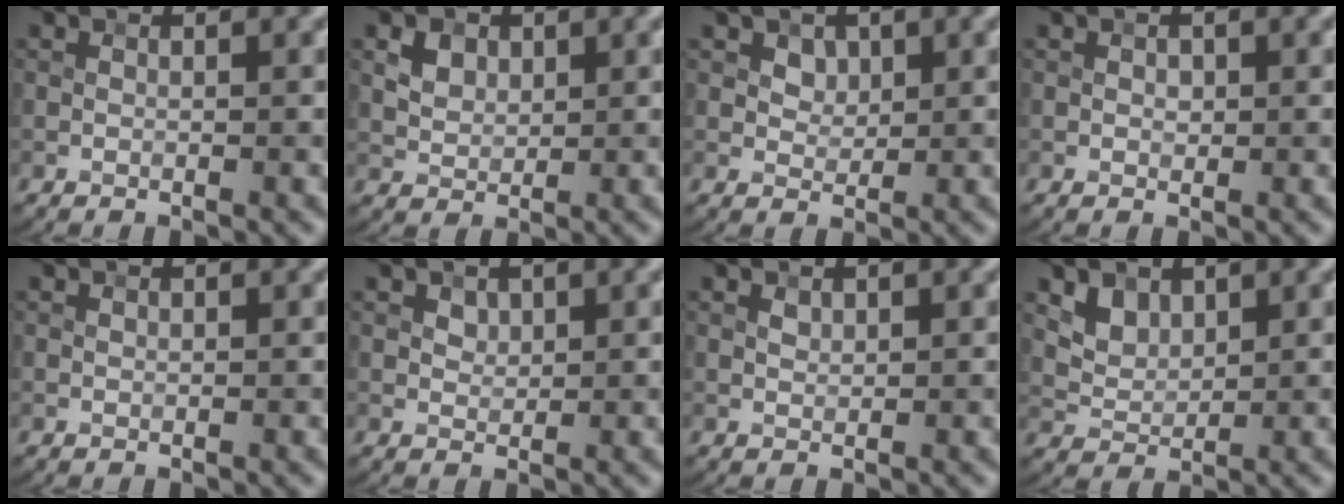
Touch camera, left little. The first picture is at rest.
{"total": 2.5, "force": [1.1, 1.9, 1.3], "torque": [-0.025, -0.004, 0.025]}
{"total": 1.6, "force": [0.8, 1.2, 0.6], "torque": [-0.009, -0.011, 0.020]}
{"total": 0.7, "force": [0.1, 0.5, 0.4], "torque": [-0.004, -0.002, 0.000]}
{"total": 0.0}
{"total": 1.1, "force": [0.7, 0.8, 0.3], "torque": [-0.004, -0.005, 0.013]}
{"total": 0.6, "force": [0.4, 0.4, 0.3], "torque": [-0.006, -0.001, 0.009]}
{"total": 2.6, "force": [1.5, 1.8, 1.0], "torque": [-0.029, -0.020, 0.049]}